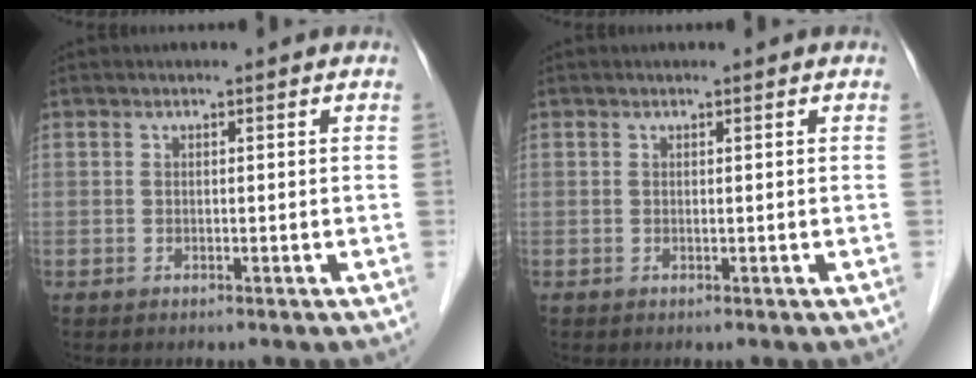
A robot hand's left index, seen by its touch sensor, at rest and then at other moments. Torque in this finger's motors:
{"motor_torque": [0.21, -0.05, 0.04, -0.01]}